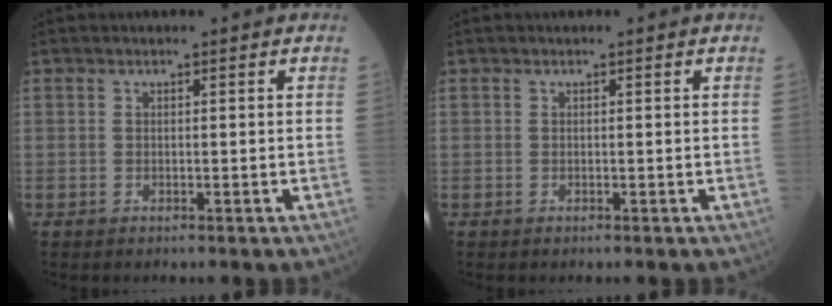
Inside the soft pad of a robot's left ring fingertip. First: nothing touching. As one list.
[{"total": 0.0}]